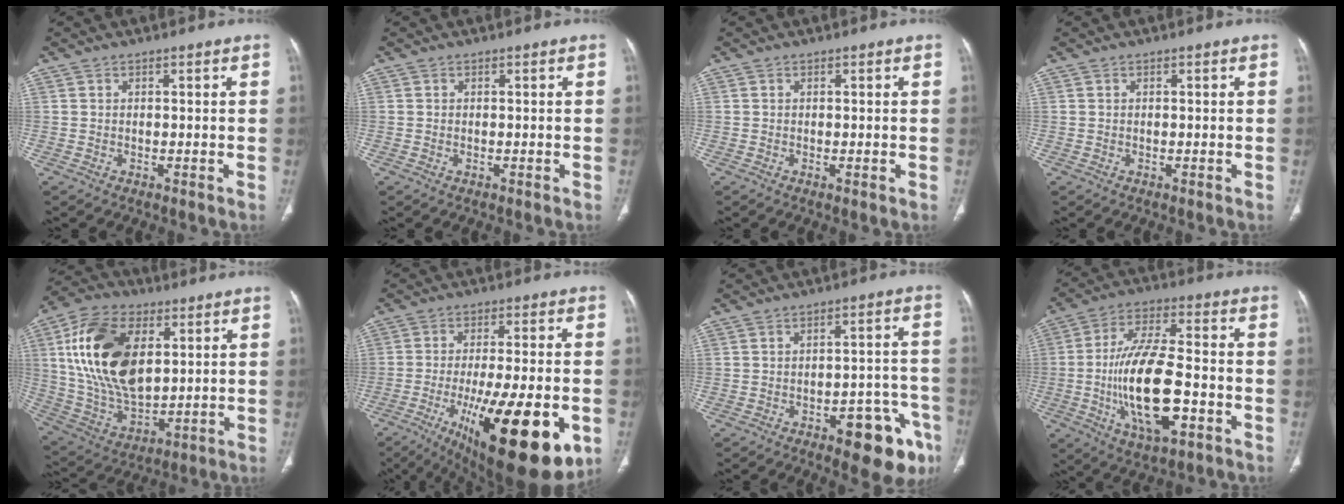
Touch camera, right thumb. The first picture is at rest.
{"total": 0.0}
{"total": 0.6, "force": [-0.2, 0.1, 0.6], "torque": [-0.012, -0.003, -0.002]}
{"total": 0.0}
{"total": 21.3, "force": [5.4, 12.4, 16.5], "torque": [-0.297, -0.013, 0.103]}
{"total": 25.0, "force": [-8.4, 7.6, 22.2], "torque": [-0.306, -0.017, -0.108]}
{"total": 13.8, "force": [-7.3, 5.4, 10.5], "torque": [-0.083, 0.044, -0.084]}
{"total": 17.9, "force": [-4.2, 7.1, 15.9], "torque": [-0.293, 0.019, -0.070]}